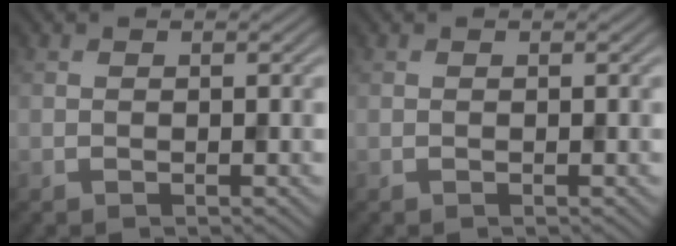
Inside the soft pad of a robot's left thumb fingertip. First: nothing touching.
{"total": 0.0}